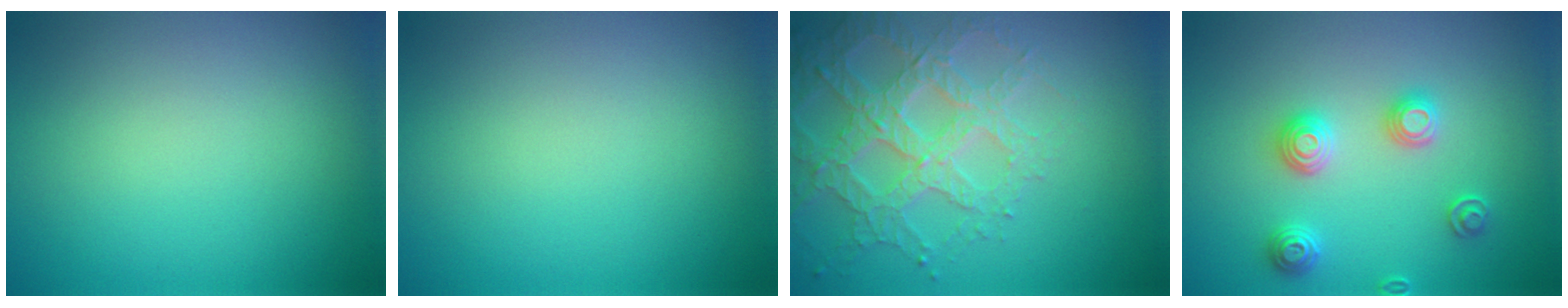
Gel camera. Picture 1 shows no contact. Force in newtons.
{"total": 0.0}
{"total": 4.6, "press": 4.4, "slide": 1.4}
{"total": 2.8, "press": 2.8, "slide": 0.2}